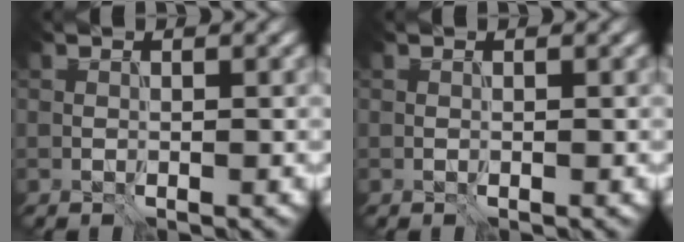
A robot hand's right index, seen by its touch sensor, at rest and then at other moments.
{"total": 0.0}